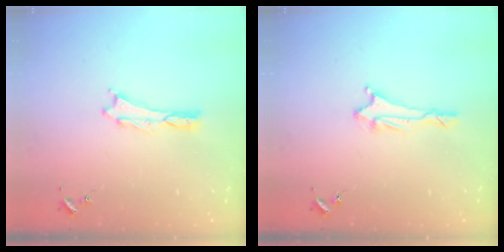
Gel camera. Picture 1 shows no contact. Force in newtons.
{"total": 1.9, "press": 1.9, "slide": 0.5}